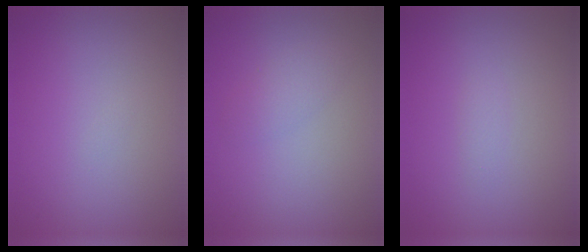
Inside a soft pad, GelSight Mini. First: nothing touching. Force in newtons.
{"total": 1.5, "press": 1.5, "slide": 0.1}
{"total": 0.6, "press": 0.6, "slide": 0.0}